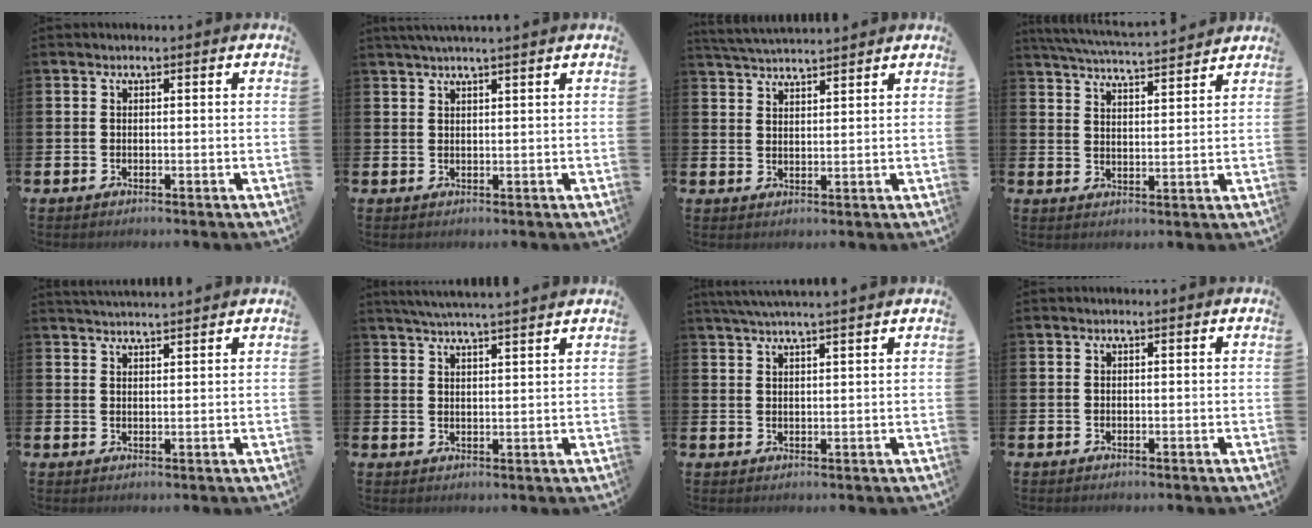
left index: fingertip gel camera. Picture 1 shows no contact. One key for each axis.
{"total": 1.8, "fx": 1.7, "fy": -0.3, "fz": 0.7, "tx": -0.021, "ty": 0.000, "tz": 0.032}
{"total": 3.6, "fx": 3.6, "fy": -0.1, "fz": 0.2, "tx": -0.022, "ty": -0.014, "tz": 0.069}
{"total": 5.4, "fx": 5.4, "fy": 0.0, "fz": 0.9, "tx": -0.041, "ty": -0.033, "tz": 0.096}
{"total": 2.7, "fx": 2.7, "fy": -0.1, "fz": 0.2, "tx": -0.009, "ty": -0.011, "tz": 0.050}
{"total": 4.4, "fx": 4.3, "fy": -0.7, "fz": 0.8, "tx": -0.034, "ty": -0.013, "tz": 0.078}
{"total": 3.2, "fx": 3.1, "fy": -0.5, "fz": 0.9, "tx": -0.030, "ty": -0.004, "tz": 0.058}
{"total": 0.0}